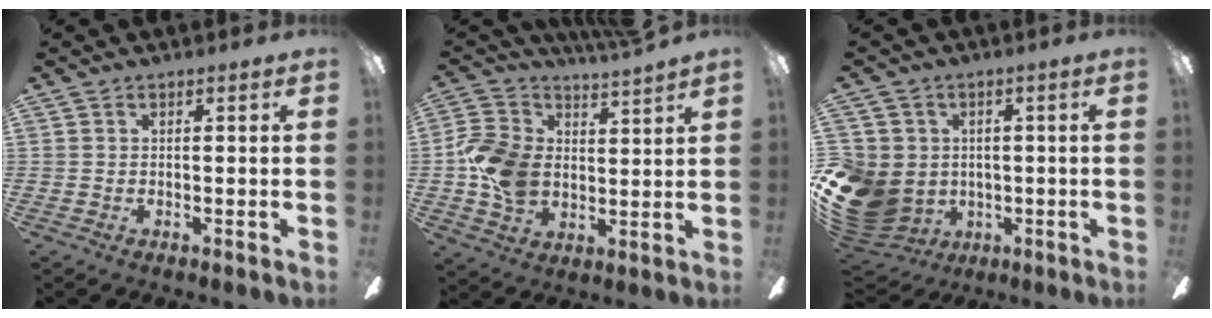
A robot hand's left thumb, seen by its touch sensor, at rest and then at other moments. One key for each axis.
{"total": 9.9, "fx": 2.1, "fy": 6.9, "fz": 6.8, "tx": -0.152, "ty": 0.000, "tz": 0.045}
{"total": 12.8, "fx": -2.3, "fy": 11.2, "fz": 5.8, "tx": -0.155, "ty": 0.009, "tz": -0.040}